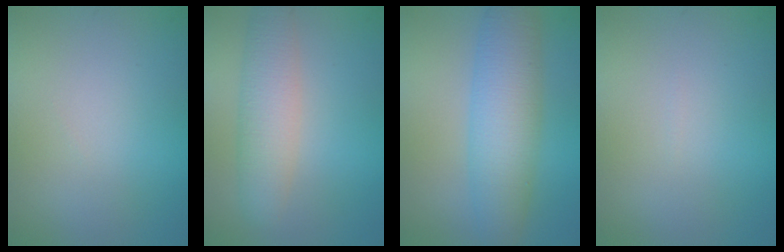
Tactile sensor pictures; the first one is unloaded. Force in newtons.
{"total": 4.0, "press": 4.0, "slide": 0.1}
{"total": 6.5, "press": 6.5, "slide": 0.1}
{"total": 0.0}